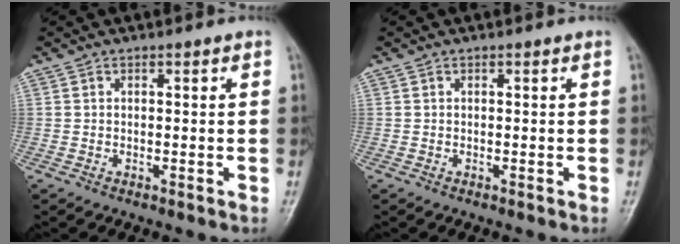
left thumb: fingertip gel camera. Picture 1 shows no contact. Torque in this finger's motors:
{"motor_torque": [0.01, -0.01, 0.01, -0.02, 0.00]}